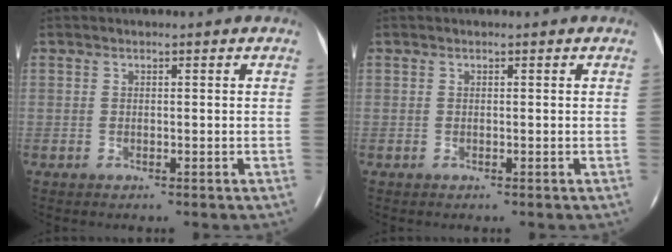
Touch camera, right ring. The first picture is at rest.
{"total": 0.0}